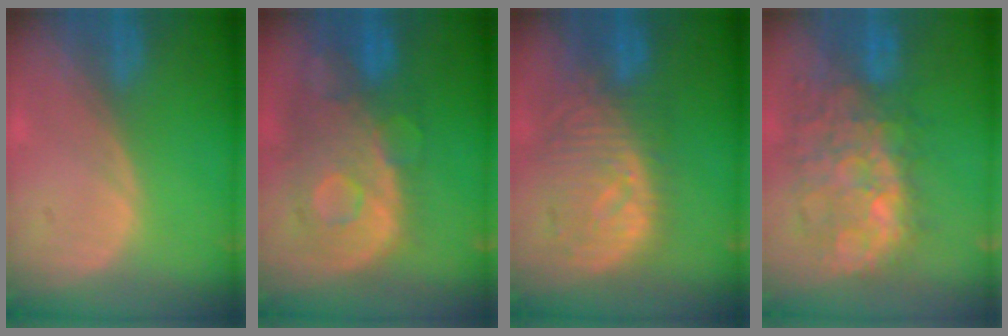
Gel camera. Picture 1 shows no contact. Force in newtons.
{"total": 11.1, "press": 9.7, "slide": 5.5}
{"total": 10.3, "press": 9.3, "slide": 4.4}
{"total": 11.0, "press": 10.3, "slide": 3.9}